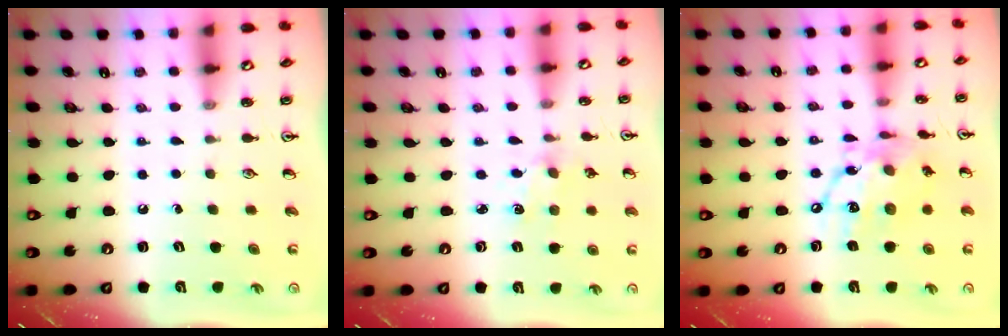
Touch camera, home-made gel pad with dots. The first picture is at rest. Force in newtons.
{"total": 1.5, "press": 1.5, "slide": 0.3}
{"total": 14.9, "press": 14.9, "slide": 1.1}